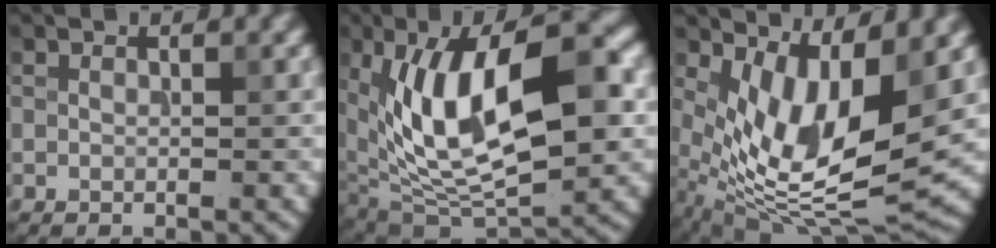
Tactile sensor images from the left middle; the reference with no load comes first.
{"total": 13.6, "force": [2.1, 5.9, 12.0], "torque": [-0.195, 0.003, 0.035]}
{"total": 10.2, "force": [1.3, 4.2, 9.2], "torque": [-0.178, -0.026, 0.029]}